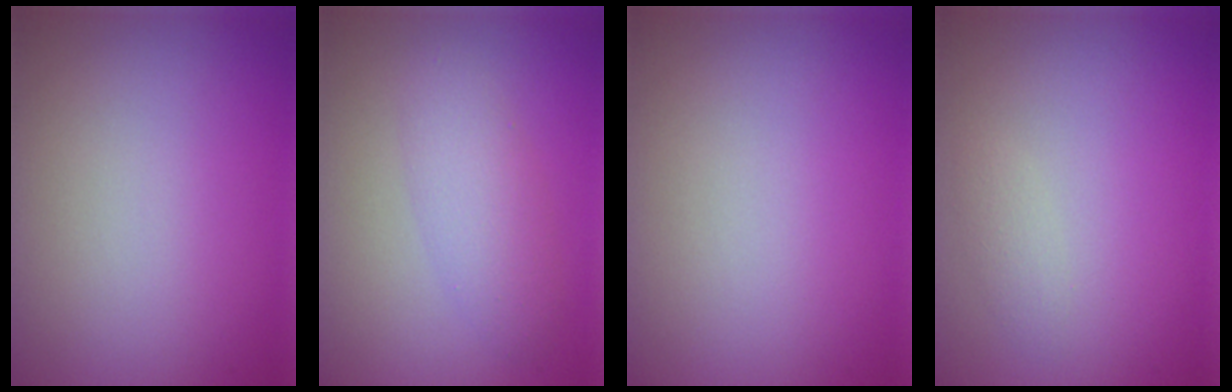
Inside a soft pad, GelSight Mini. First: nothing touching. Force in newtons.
{"total": 2.9, "press": 2.9, "slide": 0.1}
{"total": 0.0}
{"total": 1.0, "press": 1.0, "slide": 0.0}